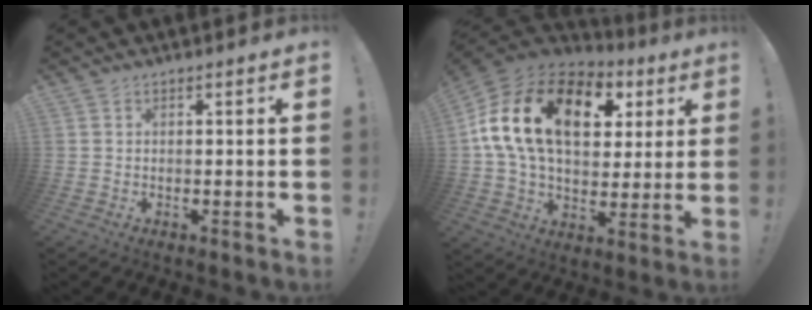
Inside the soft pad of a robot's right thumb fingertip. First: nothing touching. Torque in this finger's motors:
{"motor_torque": [2.51, 2.51, 1.10, -0.55, 0.65]}